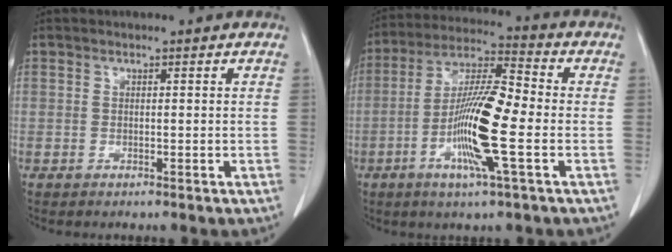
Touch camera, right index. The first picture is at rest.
{"total": 13.4, "force": [-3.3, 0.8, 12.9], "torque": [-0.250, -0.003, -0.070]}